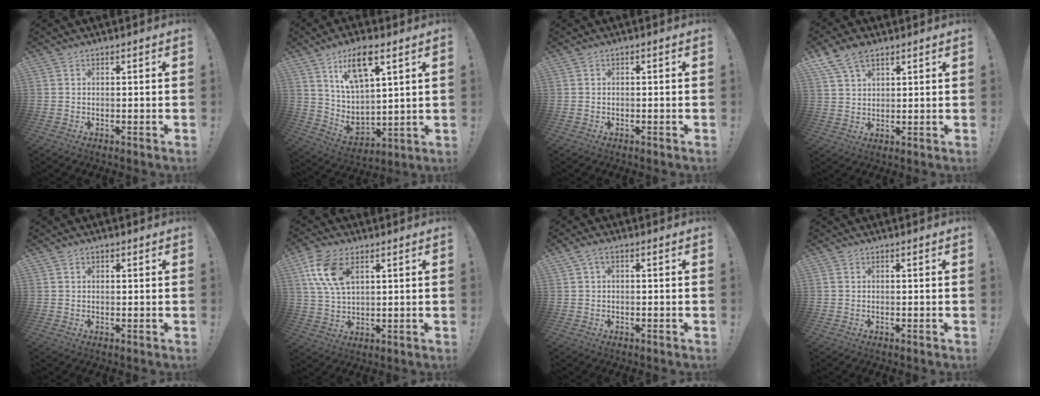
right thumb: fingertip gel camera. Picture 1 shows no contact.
{"total": 13.8, "force": [8.1, 5.9, 9.4], "torque": [-0.177, -0.039, 0.146]}
{"total": 0.0}
{"total": 8.2, "force": [5.7, 4.5, 3.9], "torque": [-0.076, -0.018, 0.114]}
{"total": 0.7, "force": [0.4, 0.6, 0.2], "torque": [0.000, 0.000, 0.007]}
{"total": 12.4, "force": [5.6, 6.9, 8.7], "torque": [-0.178, -0.009, 0.104]}
{"total": 2.3, "force": [0.7, 1.1, 1.9], "torque": [-0.041, 0.005, 0.014]}
{"total": 0.0}